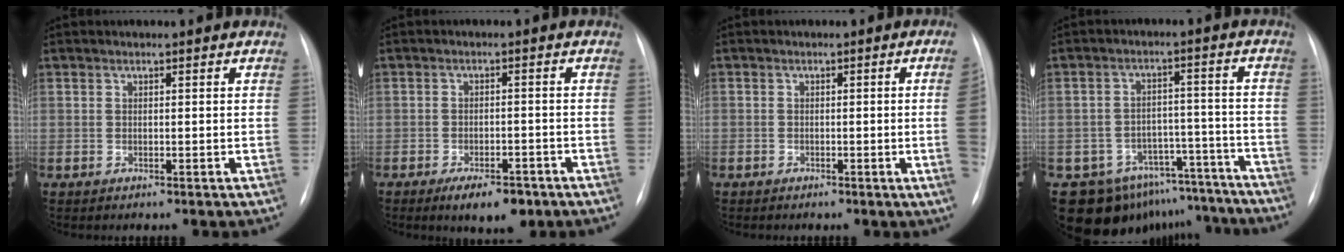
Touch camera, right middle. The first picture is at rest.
{"total": 6.1, "force": [-4.0, 2.4, 3.8], "torque": [-0.056, -0.001, -0.054]}
{"total": 3.8, "force": [-0.6, -0.9, 3.6], "torque": [-0.043, -0.004, -0.009]}
{"total": 15.0, "force": [-12.5, 8.0, 1.7], "torque": [-0.014, 0.058, -0.156]}